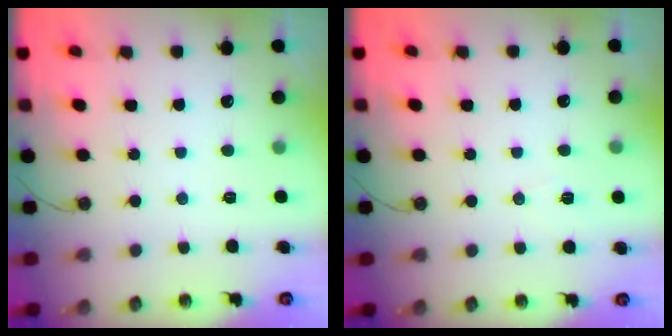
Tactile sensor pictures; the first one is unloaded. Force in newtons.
{"total": 4.1, "press": 3.5, "slide": 2.1}